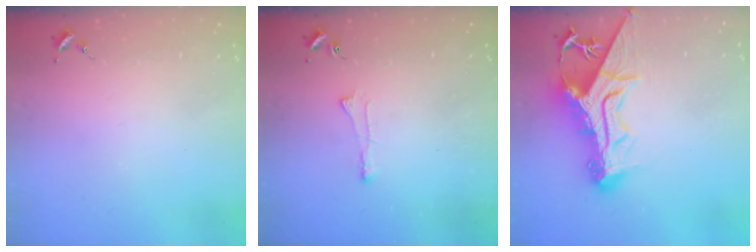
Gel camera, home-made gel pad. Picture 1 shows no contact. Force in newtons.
{"total": 4.3, "press": 4.3, "slide": 0.5}
{"total": 20.1, "press": 20.1, "slide": 1.7}